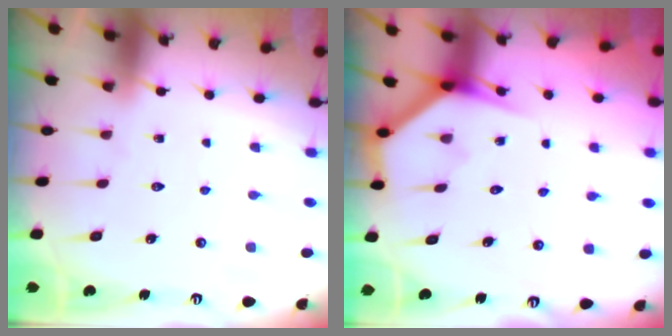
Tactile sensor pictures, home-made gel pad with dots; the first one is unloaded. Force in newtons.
{"total": 3.9, "press": 3.9, "slide": 0.2}